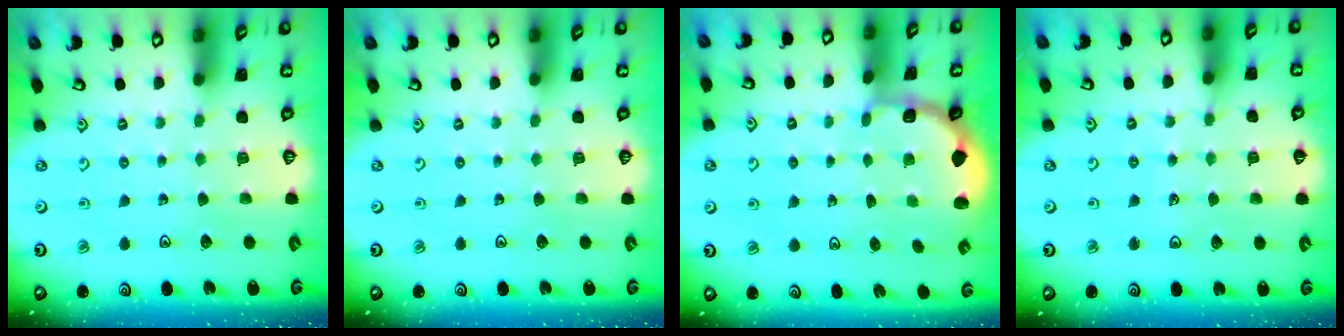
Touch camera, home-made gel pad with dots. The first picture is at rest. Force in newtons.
{"total": 0.0}
{"total": 1.9, "press": 1.8, "slide": 0.7}
{"total": 3.4, "press": 3.2, "slide": 1.3}